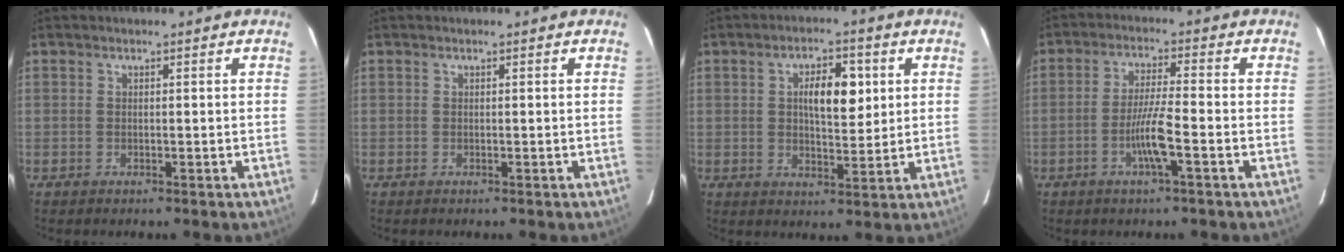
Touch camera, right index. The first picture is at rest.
{"total": 0.0}
{"total": 7.3, "force": [1.9, 2.8, 6.5], "torque": [-0.107, 0.010, 0.033]}
{"total": 5.9, "force": [-2.2, -0.2, 5.5], "torque": [-0.107, -0.001, -0.042]}